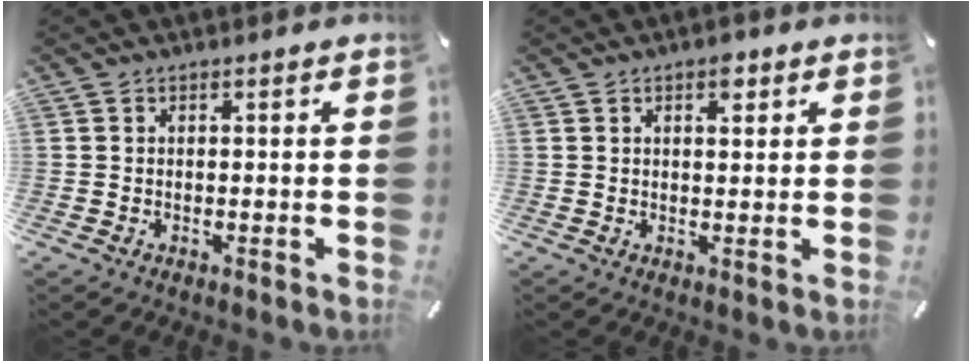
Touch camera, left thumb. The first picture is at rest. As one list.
[{"total": 3.1, "force": [1.5, 1.8, 2.0], "torque": [-0.011, -0.006, 0.018]}]